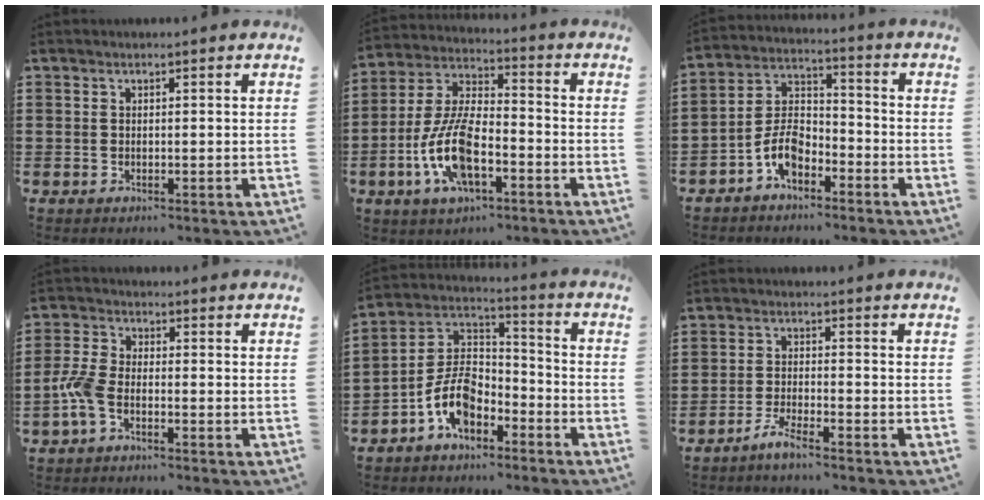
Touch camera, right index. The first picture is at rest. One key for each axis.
{"total": 10.9, "fx": -4.0, "fy": 4.9, "fz": 8.9, "tx": -0.216, "ty": -0.004, "tz": -0.080}
{"total": 6.8, "fx": -3.7, "fy": 3.9, "fz": 4.2, "tx": -0.099, "ty": 0.013, "tz": -0.075}
{"total": 4.4, "fx": -1.9, "fy": 1.9, "fz": 3.4, "tx": -0.094, "ty": -0.004, "tz": -0.044}
{"total": 8.7, "fx": -4.5, "fy": 5.1, "fz": 5.4, "tx": -0.137, "ty": 0.000, "tz": -0.092}
{"total": 2.9, "fx": -2.7, "fy": -0.4, "fz": 1.1, "tx": -0.028, "ty": 0.000, "tz": -0.053}